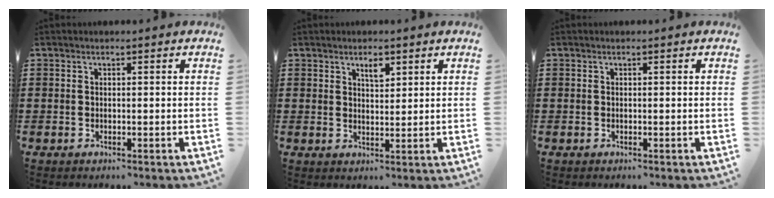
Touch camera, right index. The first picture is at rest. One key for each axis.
{"total": 2.5, "fx": 1.6, "fy": 0.9, "fz": 1.6, "tx": -0.027, "ty": 0.000, "tz": 0.027}
{"total": 0.0}